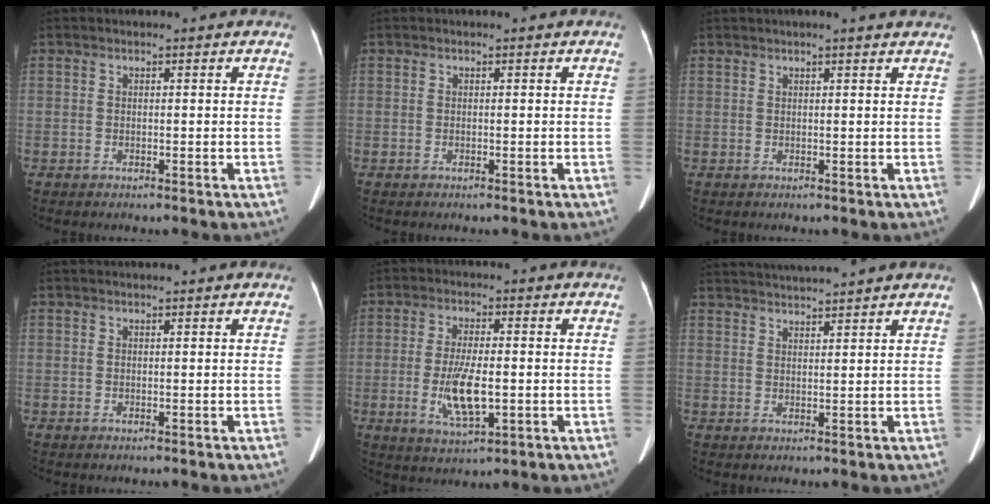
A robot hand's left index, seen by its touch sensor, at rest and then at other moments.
{"total": 0.0}
{"total": 4.1, "force": [3.6, -0.1, 2.0], "torque": [-0.026, 0.018, 0.037]}
{"total": 0.6, "force": [0.6, -0.1, 0.2], "torque": [-0.006, 0.014, 0.014]}
{"total": 7.6, "force": [-1.4, 2.2, 7.1], "torque": [-0.143, -0.007, -0.020]}
{"total": 7.3, "force": [6.9, -1.3, 2.0], "torque": [-0.039, 0.021, 0.106]}